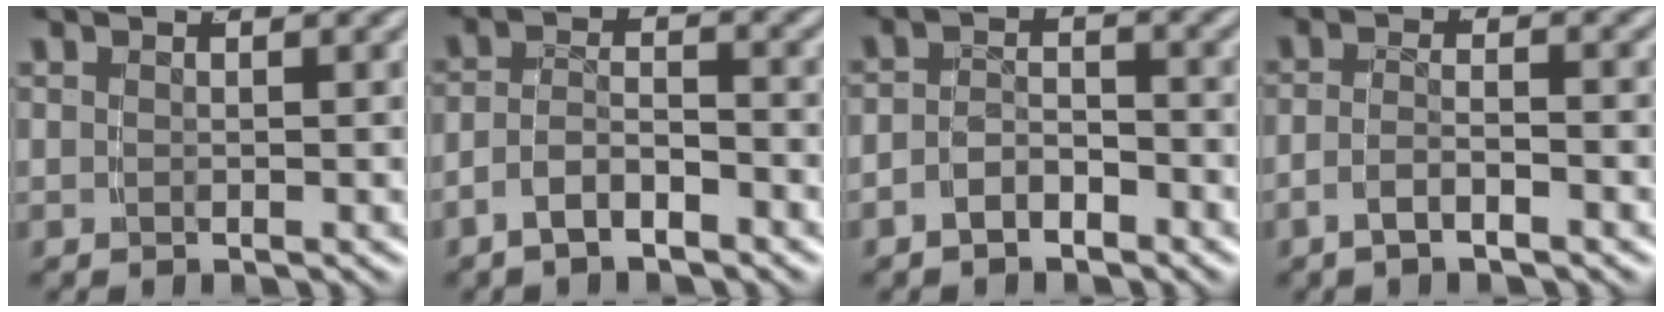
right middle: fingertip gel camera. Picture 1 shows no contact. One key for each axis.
{"total": 3.4, "fx": -2.4, "fy": 1.6, "fz": 1.7, "tx": -0.030, "ty": -0.007, "tz": -0.041}
{"total": 3.2, "fx": -2.3, "fy": 1.8, "fz": 1.2, "tx": -0.017, "ty": -0.006, "tz": -0.040}
{"total": 2.5, "fx": -1.9, "fy": 0.3, "fz": 1.6, "tx": -0.027, "ty": -0.006, "tz": -0.032}